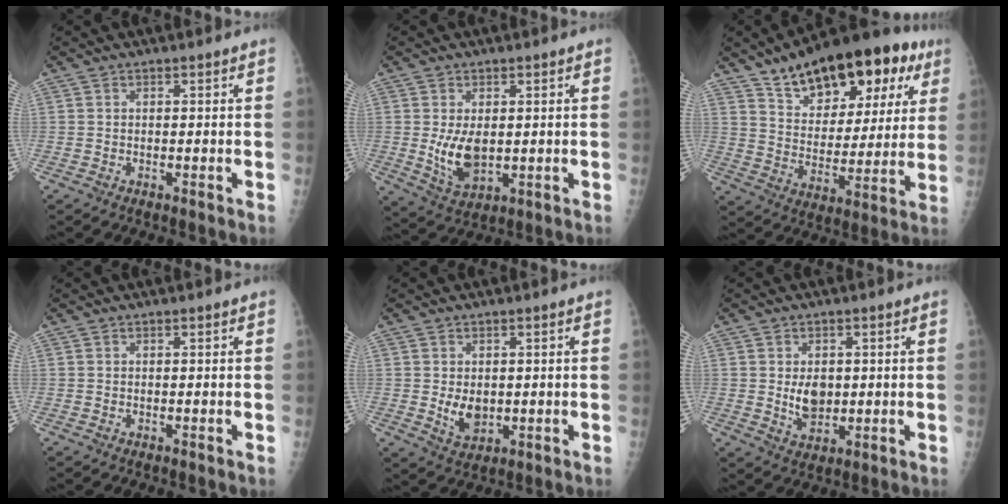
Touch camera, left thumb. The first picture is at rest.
{"total": 7.2, "force": [0.1, 4.3, 5.8], "torque": [-0.094, -0.018, 0.015]}
{"total": 24.4, "force": [13.8, 12.3, 16.0], "torque": [-0.195, -0.016, 0.214]}
{"total": 0.0}
{"total": 4.9, "force": [0.0, 3.5, 3.4], "torque": [-0.041, -0.009, 0.012]}
{"total": 5.6, "force": [0.4, 4.0, 4.0], "torque": [-0.044, -0.008, 0.017]}